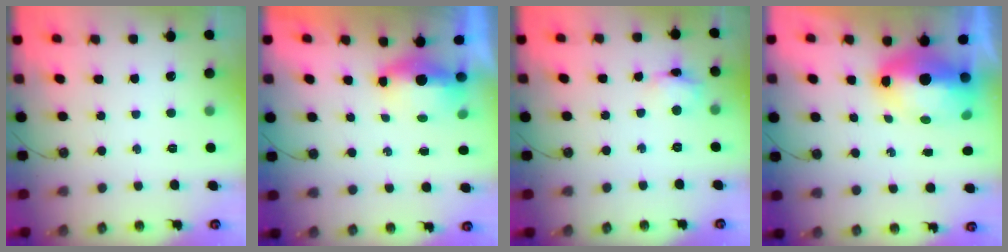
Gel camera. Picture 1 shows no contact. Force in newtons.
{"total": 5.3, "press": 5.1, "slide": 1.2}
{"total": 5.9, "press": 5.9, "slide": 0.4}
{"total": 11.9, "press": 11.8, "slide": 1.7}